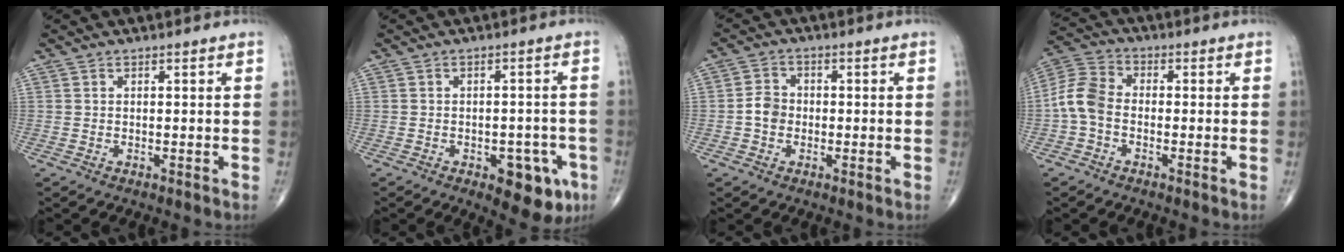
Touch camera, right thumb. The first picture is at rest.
{"total": 7.8, "force": [-3.4, 4.0, 5.8], "torque": [-0.043, 0.011, -0.036]}
{"total": 3.7, "force": [-0.8, 3.1, 2.0], "torque": [-0.028, 0.013, -0.021]}
{"total": 7.2, "force": [-1.4, 4.9, 5.0], "torque": [-0.100, 0.023, -0.044]}